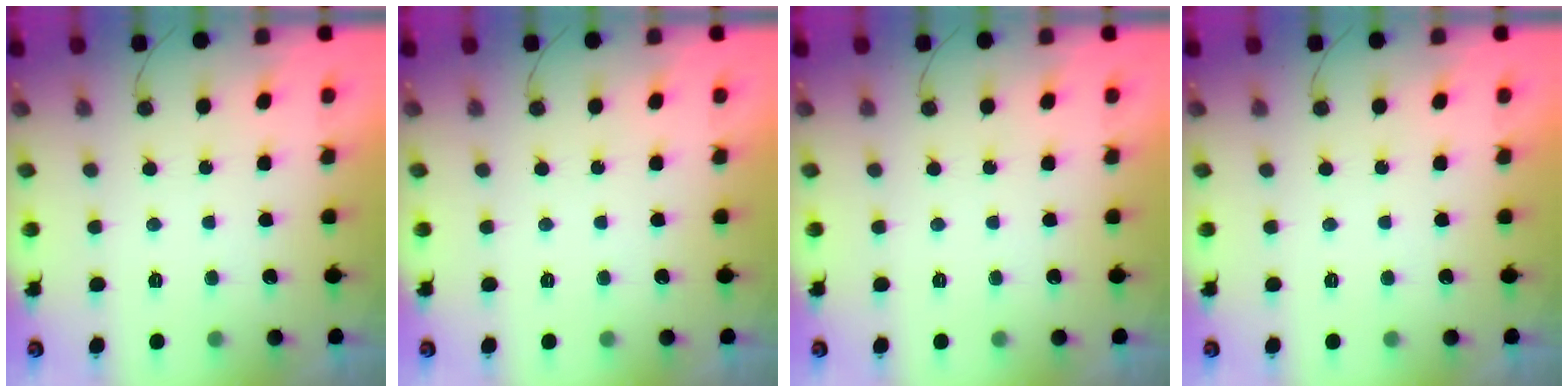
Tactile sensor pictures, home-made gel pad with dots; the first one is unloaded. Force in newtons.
{"total": 0.0}
{"total": 0.0}
{"total": 0.0}